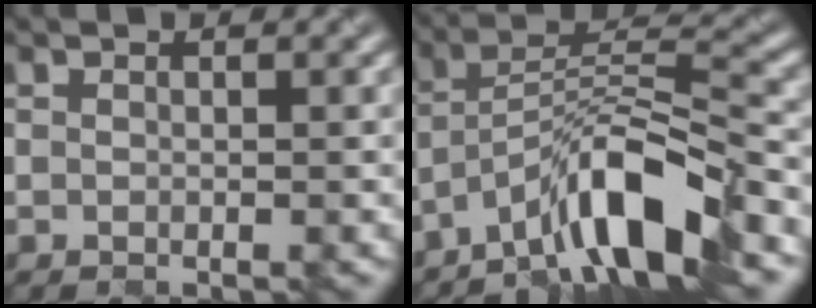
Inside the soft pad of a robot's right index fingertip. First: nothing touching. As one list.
[{"total": 8.4, "force": [-5.7, 1.3, 6.0], "torque": [-0.103, 0.014, -0.104]}]